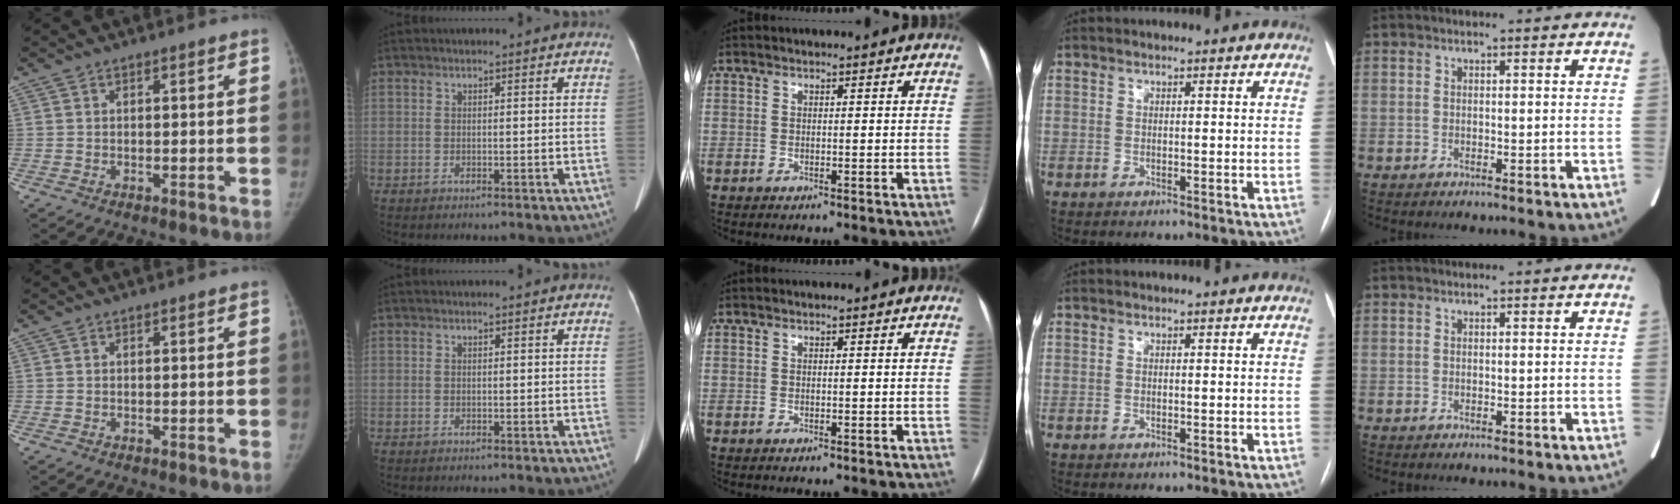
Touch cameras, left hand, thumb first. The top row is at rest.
{}